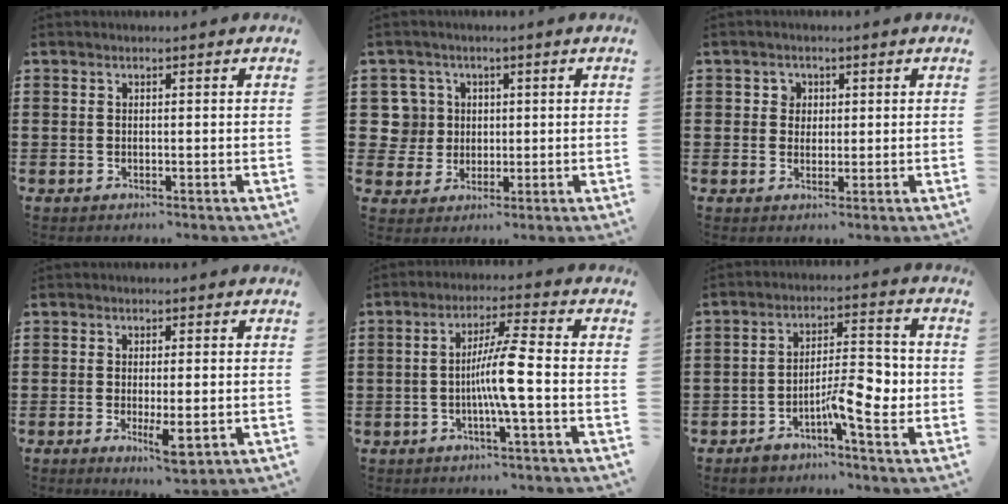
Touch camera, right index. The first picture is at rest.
{"total": 5.7, "force": [1.1, 5.5, 1.3], "torque": [-0.058, 0.014, 0.019]}
{"total": 2.0, "force": [0.4, 2.0, 0.3], "torque": [-0.016, 0.009, 0.005]}
{"total": 4.6, "force": [-1.2, 1.2, 4.2], "torque": [-0.077, -0.009, -0.018]}
{"total": 7.0, "force": [-1.4, -0.3, 6.8], "torque": [-0.128, -0.007, -0.032]}
{"total": 8.2, "force": [-3.0, 3.1, 7.0], "torque": [-0.097, -0.001, -0.052]}